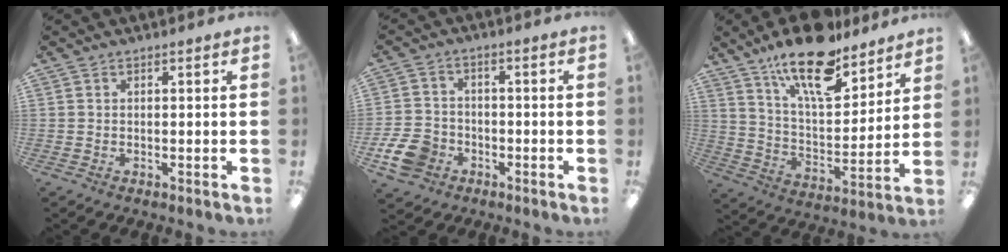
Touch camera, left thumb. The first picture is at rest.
{"total": 8.5, "force": [-3.9, 6.4, 4.0], "torque": [-0.098, 0.024, -0.072]}
{"total": 18.9, "force": [14.0, 6.9, 10.7], "torque": [-0.178, -0.079, 0.237]}